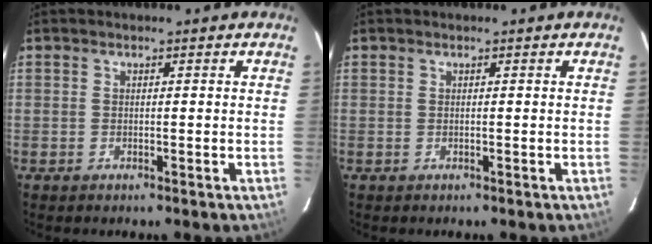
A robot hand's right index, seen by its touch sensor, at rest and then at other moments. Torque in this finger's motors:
{"motor_torque": [0.00, 0.00, 0.00, 0.00]}